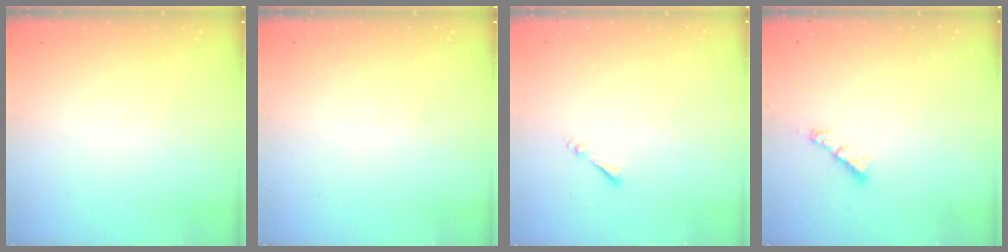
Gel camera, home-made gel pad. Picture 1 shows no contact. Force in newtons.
{"total": 0.0}
{"total": 1.3, "press": 1.2, "slide": 0.3}
{"total": 2.4, "press": 2.4, "slide": 0.3}